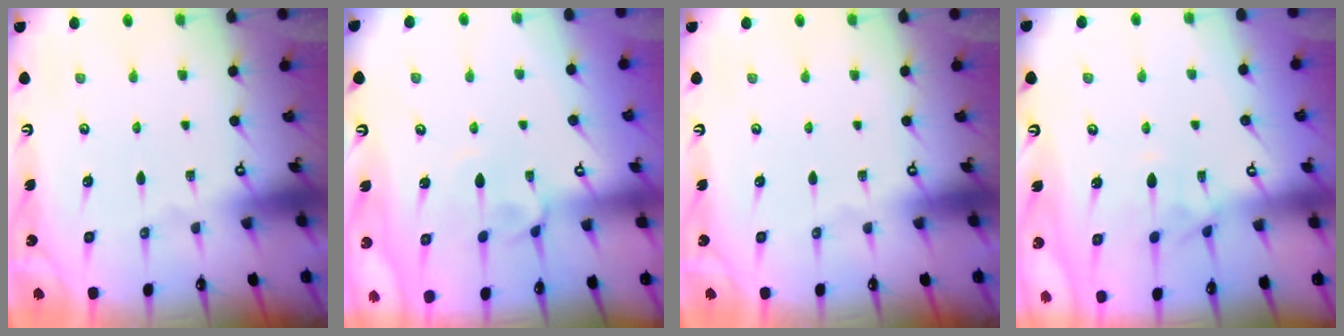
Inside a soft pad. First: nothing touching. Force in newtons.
{"total": 4.1, "press": 4.0, "slide": 0.5}
{"total": 0.0}
{"total": 1.2, "press": 0.9, "slide": 0.8}